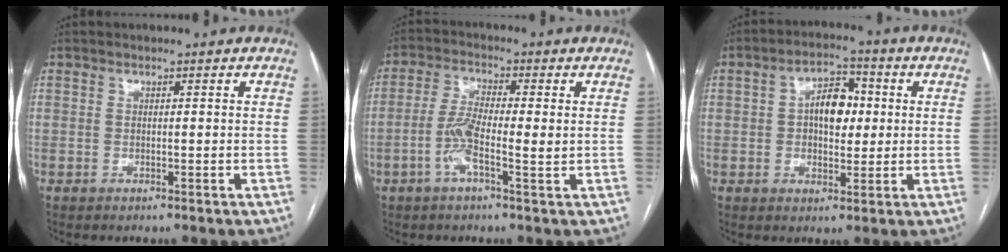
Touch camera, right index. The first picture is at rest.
{"total": 6.4, "force": [-1.2, 1.0, 6.2], "torque": [-0.129, 0.006, -0.029]}
{"total": 7.1, "force": [0.8, 3.9, 5.9], "torque": [-0.097, 0.020, 0.012]}